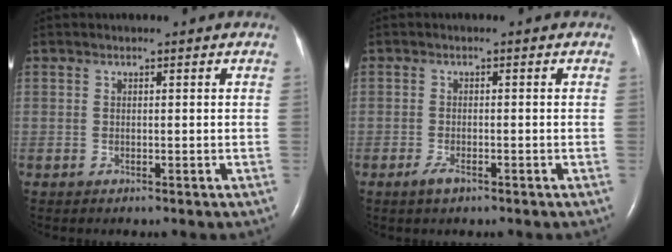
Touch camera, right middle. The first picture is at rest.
{"total": 1.9, "force": [-1.2, 0.6, 1.3], "torque": [-0.033, -0.003, -0.021]}